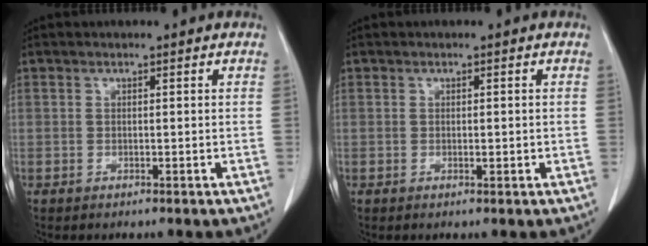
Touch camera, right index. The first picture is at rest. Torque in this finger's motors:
{"motor_torque": [-0.33, 0.28, -0.08, -0.01]}